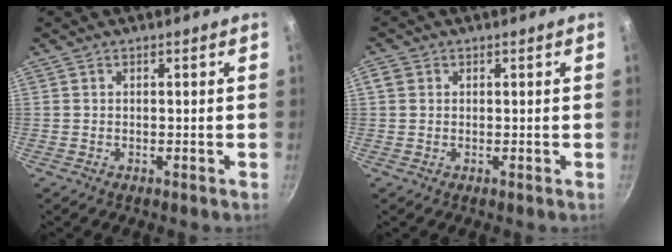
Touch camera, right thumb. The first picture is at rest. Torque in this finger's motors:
{"motor_torque": [-0.03, -0.03, 0.00, 0.00, 0.02]}